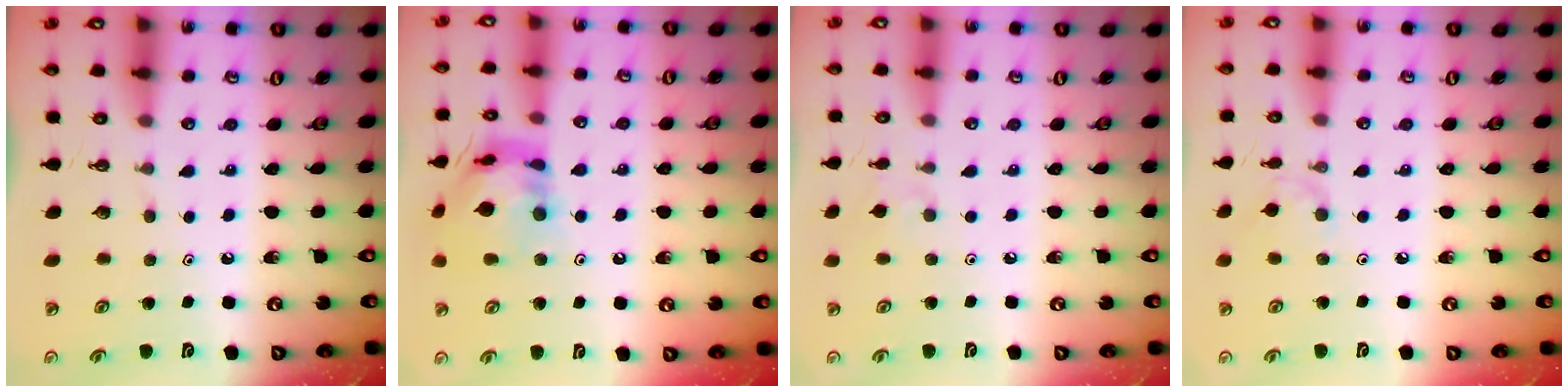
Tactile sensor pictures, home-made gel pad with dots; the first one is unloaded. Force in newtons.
{"total": 14.8, "press": 14.8, "slide": 1.2}
{"total": 2.2, "press": 2.2, "slide": 0.5}
{"total": 1.8, "press": 1.8, "slide": 0.3}